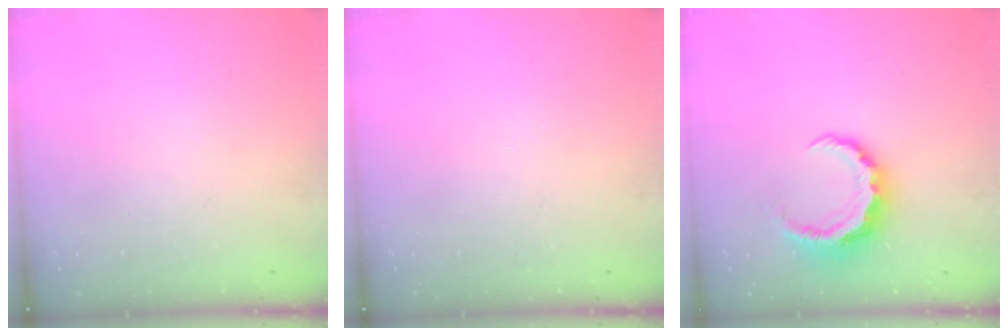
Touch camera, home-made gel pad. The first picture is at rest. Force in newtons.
{"total": 0.0}
{"total": 7.1, "press": 7.1, "slide": 0.7}